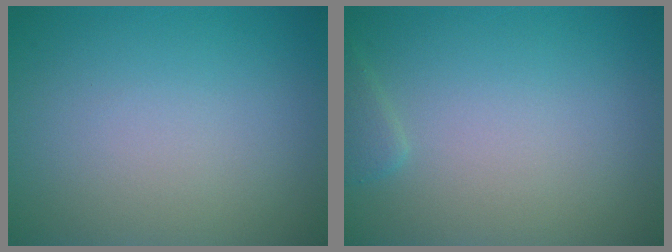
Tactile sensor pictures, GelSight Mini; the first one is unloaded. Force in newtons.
{"total": 0.9, "press": 0.9, "slide": 0.0}